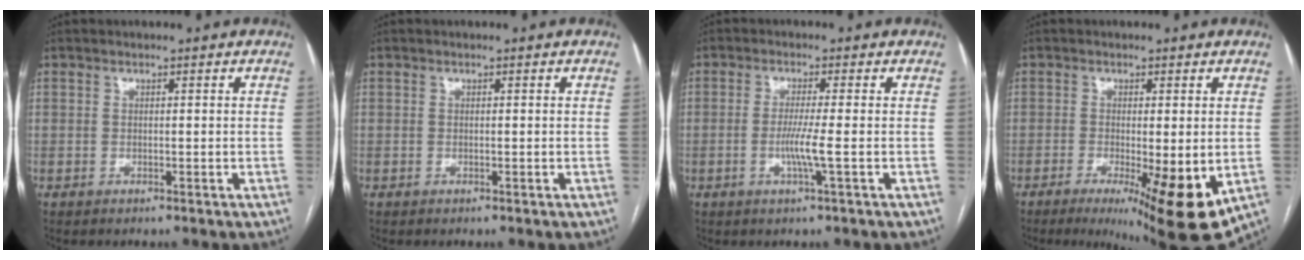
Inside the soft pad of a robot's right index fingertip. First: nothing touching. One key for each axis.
{"total": 0.0}
{"total": 3.8, "fx": -0.9, "fy": -0.8, "fz": 3.6, "tx": -0.075, "ty": -0.007, "tz": -0.017}
{"total": 11.5, "fx": -4.0, "fy": 1.6, "fz": 10.7, "tx": -0.122, "ty": -0.025, "tz": -0.050}